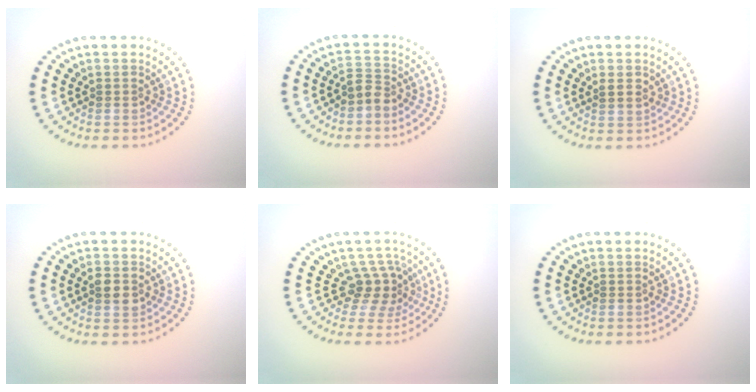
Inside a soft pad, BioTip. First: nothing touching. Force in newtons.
{"total": 1.7, "press": 1.3, "slide": 1.1}
{"total": 0.6, "press": 0.5, "slide": 0.3}
{"total": 2.2, "press": 2.2, "slide": 0.1}
{"total": 2.9, "press": 2.0, "slide": 2.0}
{"total": 0.0}